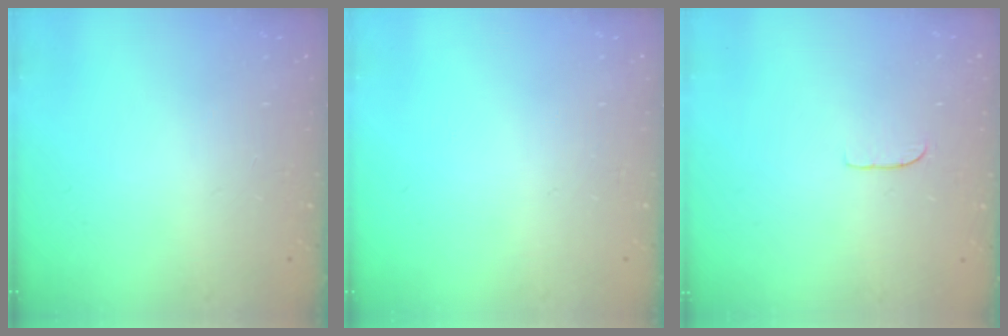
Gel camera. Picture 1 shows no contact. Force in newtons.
{"total": 0.0}
{"total": 3.6, "press": 3.6, "slide": 0.2}